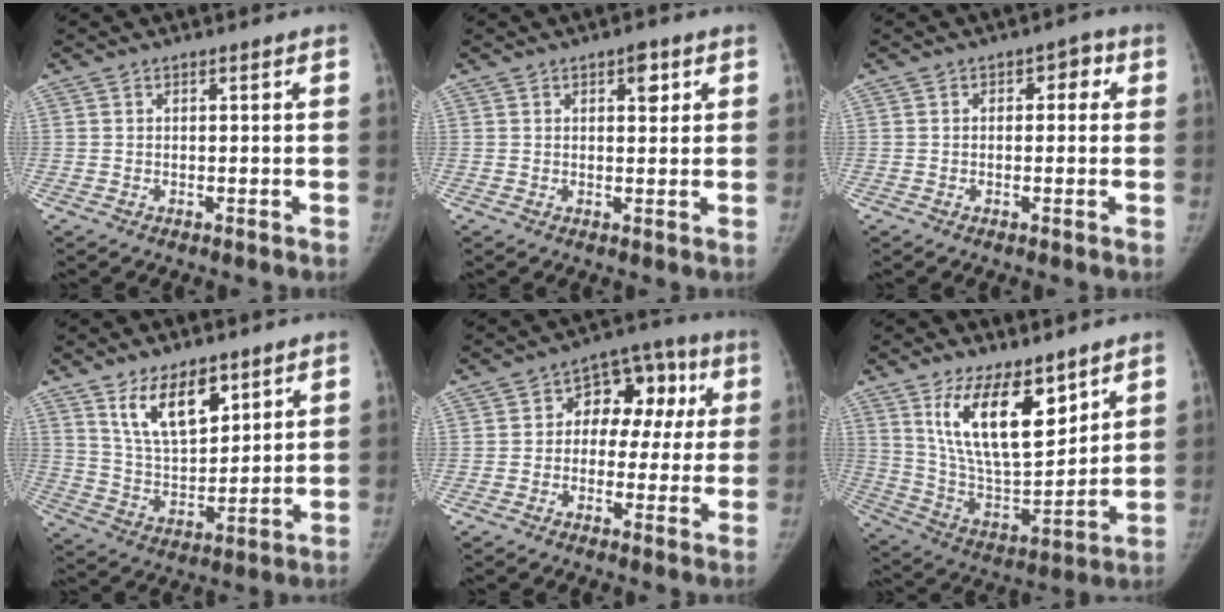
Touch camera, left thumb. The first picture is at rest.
{"total": 3.1, "force": [1.5, 1.6, 2.2], "torque": [-0.017, -0.004, 0.018]}
{"total": 3.4, "force": [0.6, 2.2, 2.5], "torque": [-0.009, 0.011, 0.000]}
{"total": 11.8, "force": [7.0, 5.7, 7.6], "torque": [-0.105, -0.047, 0.137]}
{"total": 11.8, "force": [1.7, 8.4, 8.1], "torque": [-0.052, 0.040, 0.014]}
{"total": 17.2, "force": [9.5, 7.3, 12.4], "torque": [-0.178, -0.060, 0.190]}